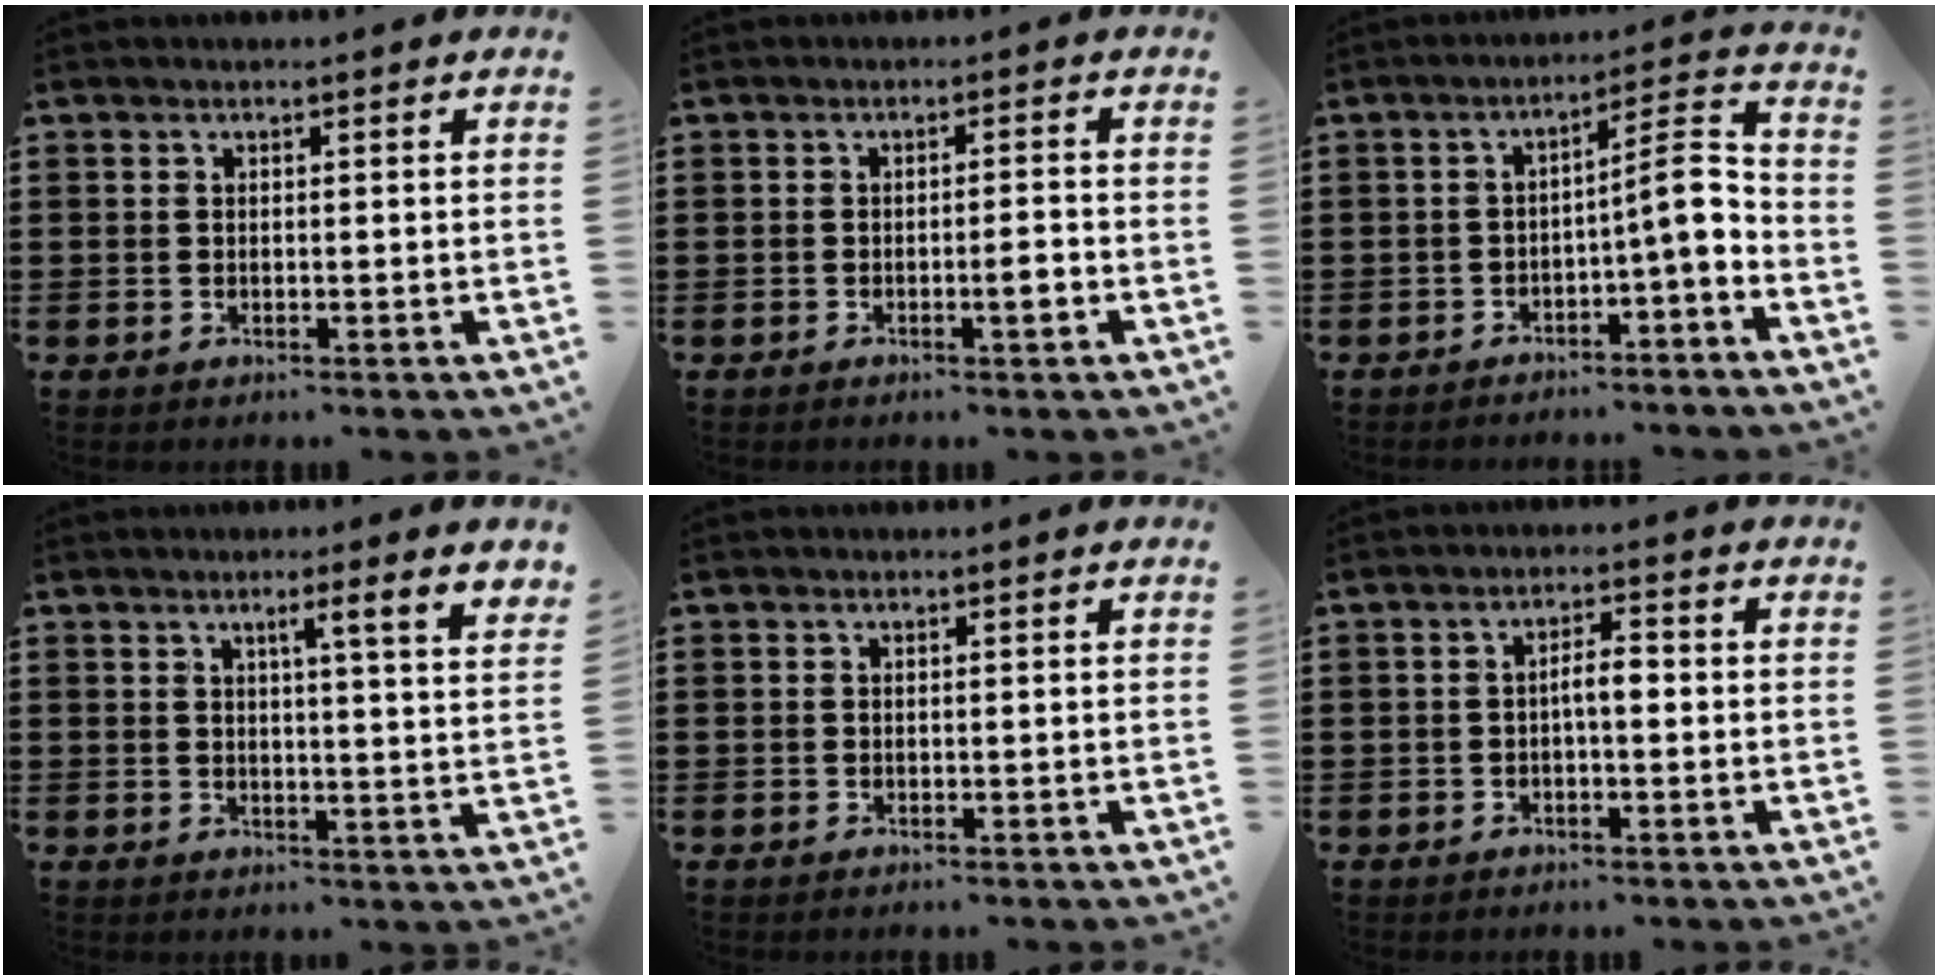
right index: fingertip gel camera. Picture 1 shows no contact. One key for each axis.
{"total": 2.8, "fx": -1.0, "fy": 0.3, "fz": 2.6, "tx": -0.044, "ty": -0.001, "tz": -0.018}
{"total": 6.5, "fx": -2.0, "fy": 1.2, "fz": 6.0, "tx": -0.101, "ty": 0.000, "tz": -0.043}
{"total": 4.3, "fx": 2.2, "fy": -0.4, "fz": 3.7, "tx": -0.061, "ty": -0.009, "tz": 0.030}
{"total": 0.0}
{"total": 2.8, "fx": -0.4, "fy": 0.8, "fz": 2.6, "tx": -0.048, "ty": 0.006, "tz": -0.010}